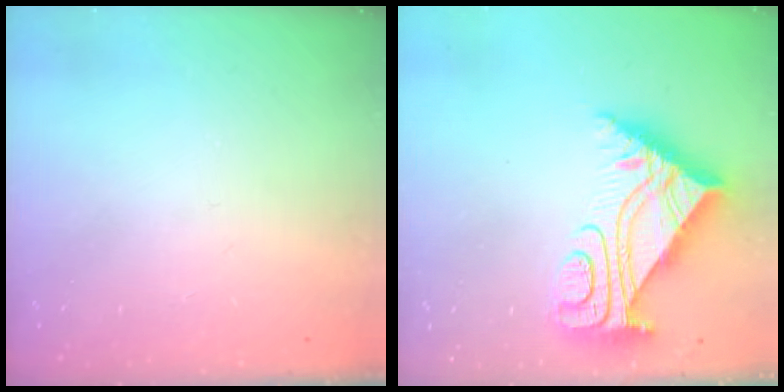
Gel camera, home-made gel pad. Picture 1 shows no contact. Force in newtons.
{"total": 8.9, "press": 8.8, "slide": 0.9}